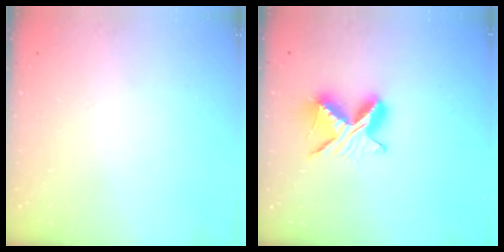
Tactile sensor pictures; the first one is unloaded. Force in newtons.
{"total": 9.3, "press": 9.3, "slide": 0.3}